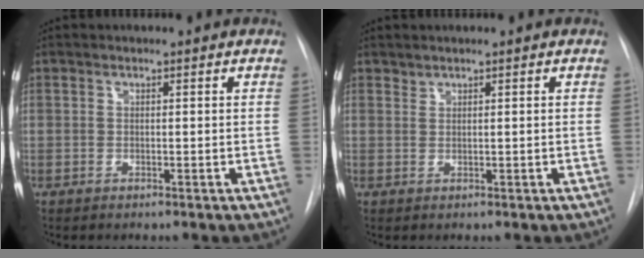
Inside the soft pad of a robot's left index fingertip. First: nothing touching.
{"total": 0.5, "force": [0.5, 0.0, 0.0], "torque": [-0.002, 0.003, 0.012]}